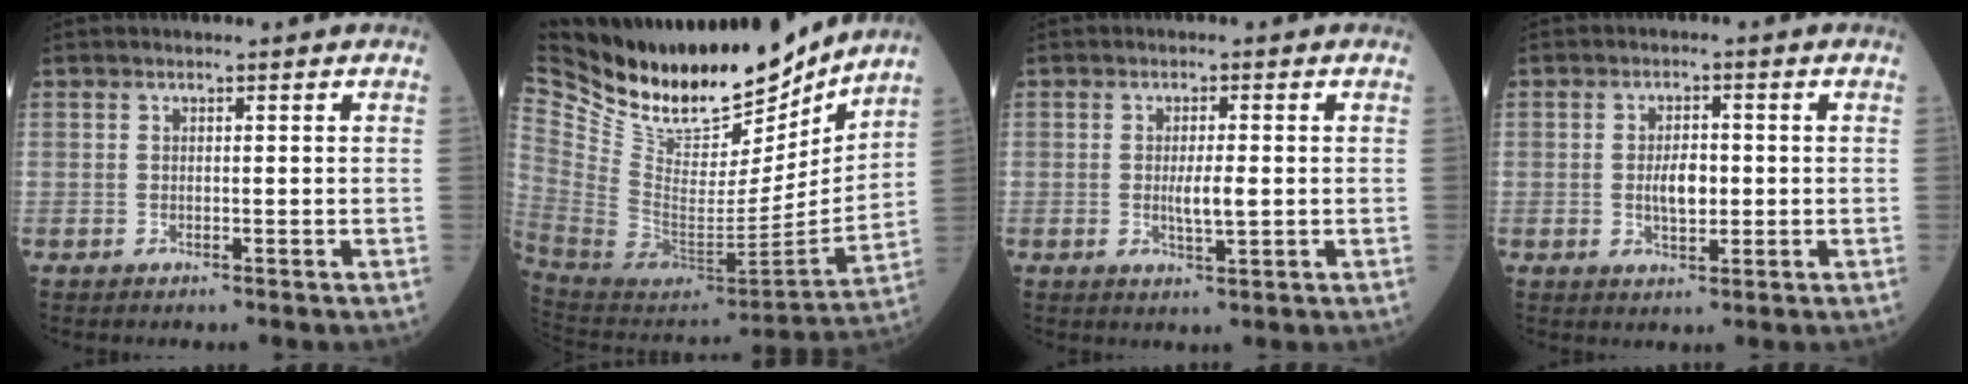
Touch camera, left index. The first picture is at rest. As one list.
[{"total": 28.2, "force": [23.2, 9.2, 13.0], "torque": [-0.268, -0.031, 0.384]}, {"total": 3.2, "force": [-0.4, 0.6, 3.2], "torque": [-0.058, -0.007, -0.006]}, {"total": 3.9, "force": [-0.4, 1.8, 3.4], "torque": [-0.061, -0.002, -0.006]}]